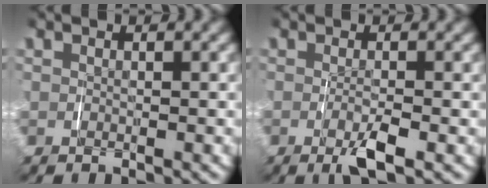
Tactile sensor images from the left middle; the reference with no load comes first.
{"total": 2.5, "force": [-1.1, 0.4, 2.2], "torque": [-0.042, -0.010, -0.016]}